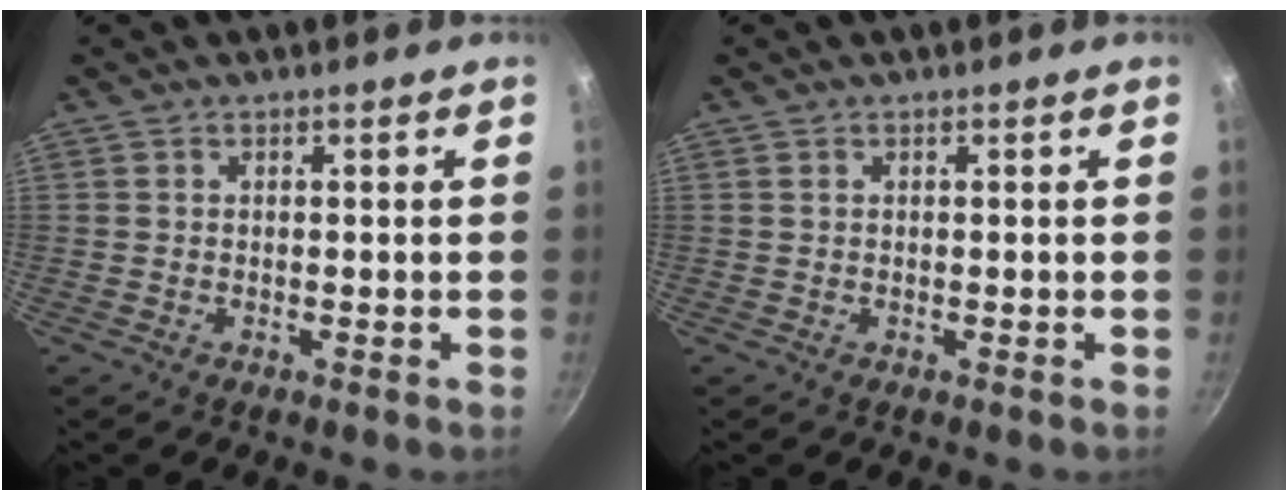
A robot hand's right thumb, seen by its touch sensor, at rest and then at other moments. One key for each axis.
{"total": 0.0}